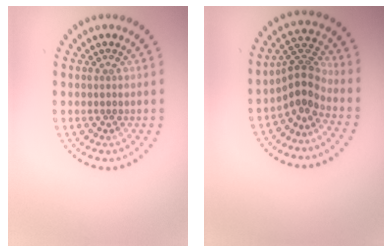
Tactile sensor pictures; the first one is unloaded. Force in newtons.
{"total": 3.3, "press": 2.3, "slide": 2.4}